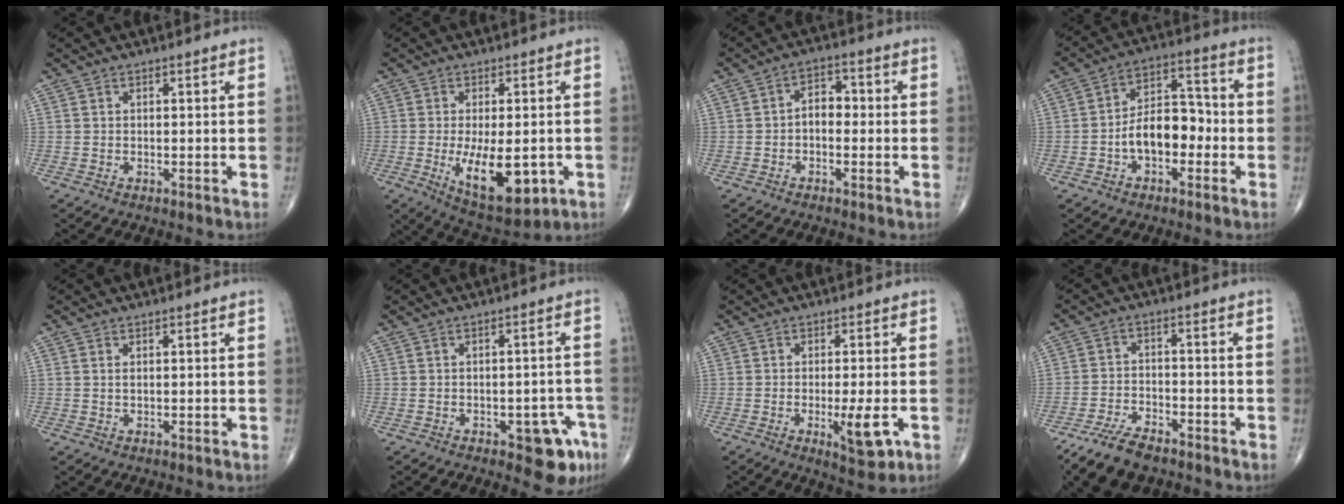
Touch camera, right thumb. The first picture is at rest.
{"total": 12.6, "force": [-2.9, 5.4, 10.9], "torque": [-0.160, -0.018, -0.029]}
{"total": 4.6, "force": [-0.6, 3.0, 3.4], "torque": [-0.038, 0.020, -0.019]}
{"total": 10.5, "force": [-2.8, 6.4, 7.9], "torque": [-0.108, 0.042, -0.056]}
{"total": 0.7, "force": [0.3, 0.3, 0.5], "torque": [-0.014, 0.002, 0.007]}
{"total": 7.3, "force": [-3.6, 3.3, 5.4], "torque": [-0.036, 0.020, -0.040]}
{"total": 6.4, "force": [-1.9, 1.6, 5.9], "torque": [-0.088, -0.013, -0.024]}
{"total": 9.3, "force": [-7.1, 3.7, 4.8], "torque": [-0.092, 0.020, -0.133]}